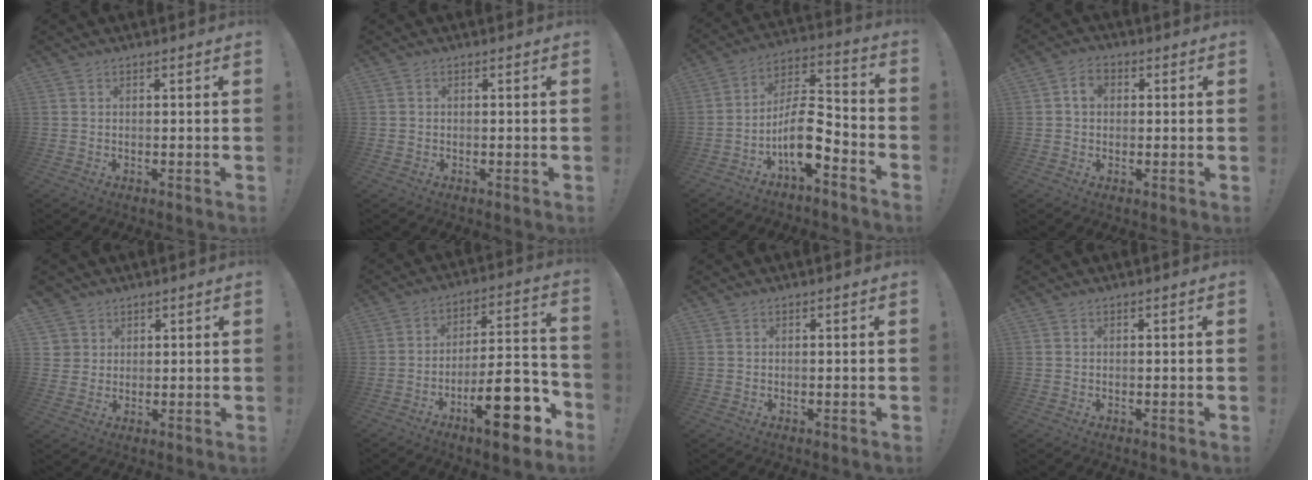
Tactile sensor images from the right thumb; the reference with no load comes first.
{"total": 0.5, "force": [-0.1, 0.5, 0.1], "torque": [-0.005, 0.004, -0.002]}
{"total": 12.7, "force": [-5.6, 5.5, 10.0], "torque": [-0.190, 0.028, -0.091]}
{"total": 4.5, "force": [1.1, 3.4, 2.9], "torque": [-0.046, 0.008, 0.020]}
{"total": 4.1, "force": [2.0, 3.5, 0.3], "torque": [-0.009, -0.011, 0.039]}
{"total": 19.5, "force": [-9.9, 6.2, 15.7], "torque": [-0.215, 0.069, -0.150]}
{"total": 0.0}
{"total": 0.0}